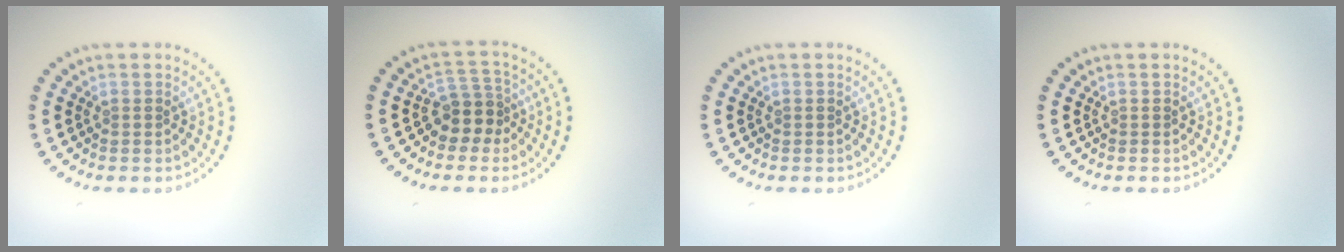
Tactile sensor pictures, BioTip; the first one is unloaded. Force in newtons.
{"total": 2.8, "press": 2.3, "slide": 1.6}
{"total": 0.0}
{"total": 0.0}